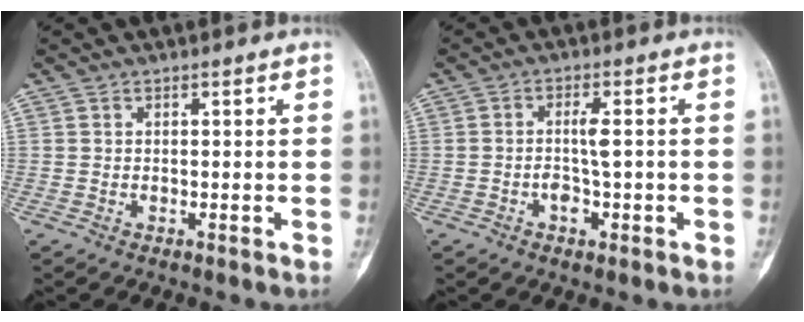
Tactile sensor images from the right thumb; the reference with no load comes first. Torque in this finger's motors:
{"motor_torque": [0.66, 3.44, 0.54, -0.45, 0.01]}